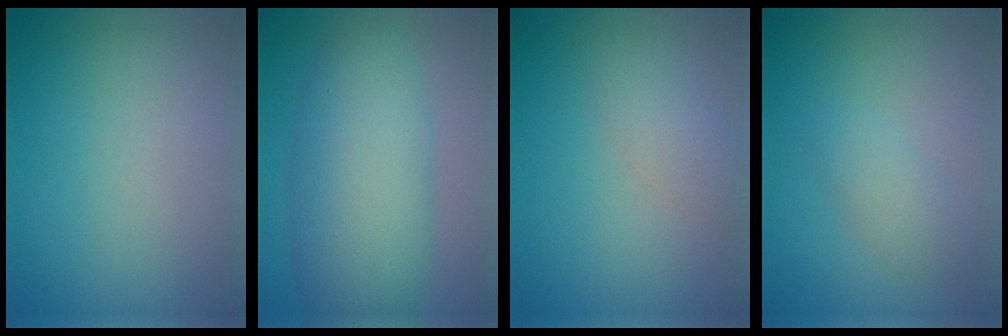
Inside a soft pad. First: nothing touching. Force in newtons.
{"total": 8.8, "press": 8.8, "slide": 0.2}
{"total": 1.8, "press": 1.8, "slide": 0.1}
{"total": 2.1, "press": 2.1, "slide": 0.0}